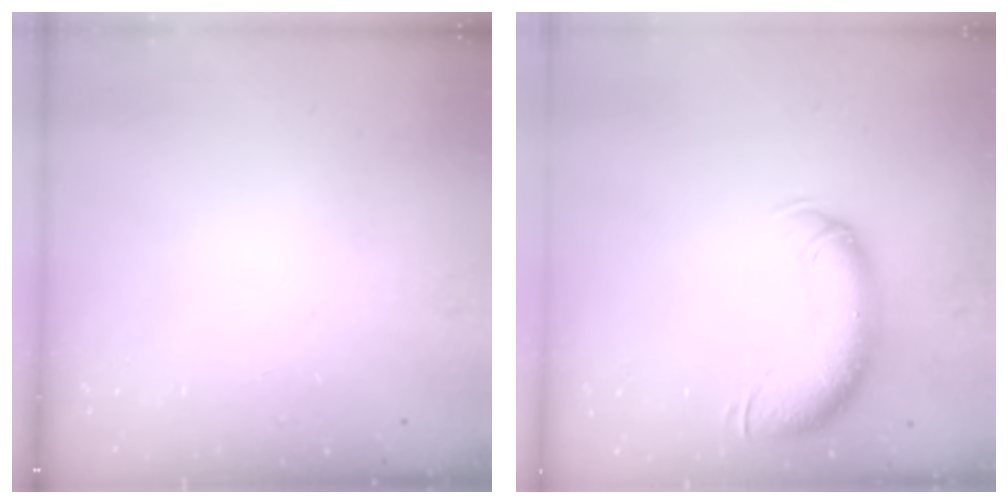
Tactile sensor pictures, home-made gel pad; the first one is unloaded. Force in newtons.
{"total": 12.5, "press": 12.2, "slide": 3.0}